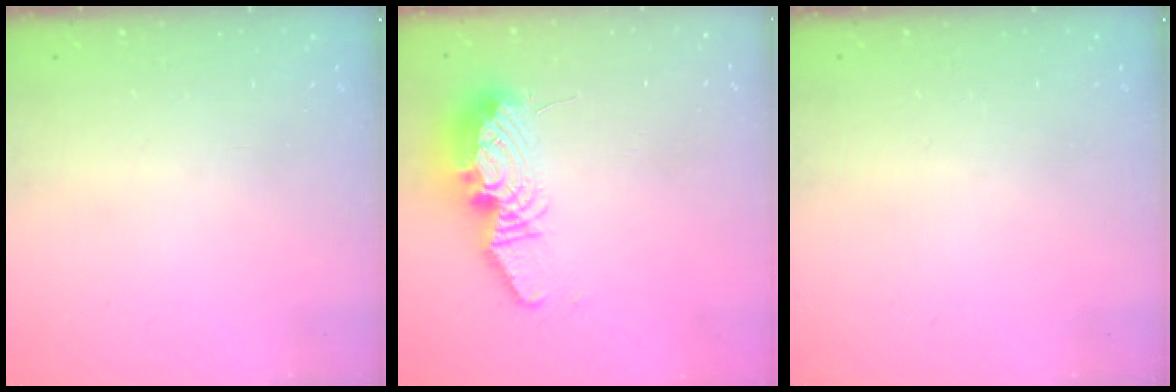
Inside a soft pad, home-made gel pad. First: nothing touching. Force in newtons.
{"total": 13.3, "press": 13.2, "slide": 1.7}
{"total": 0.0}